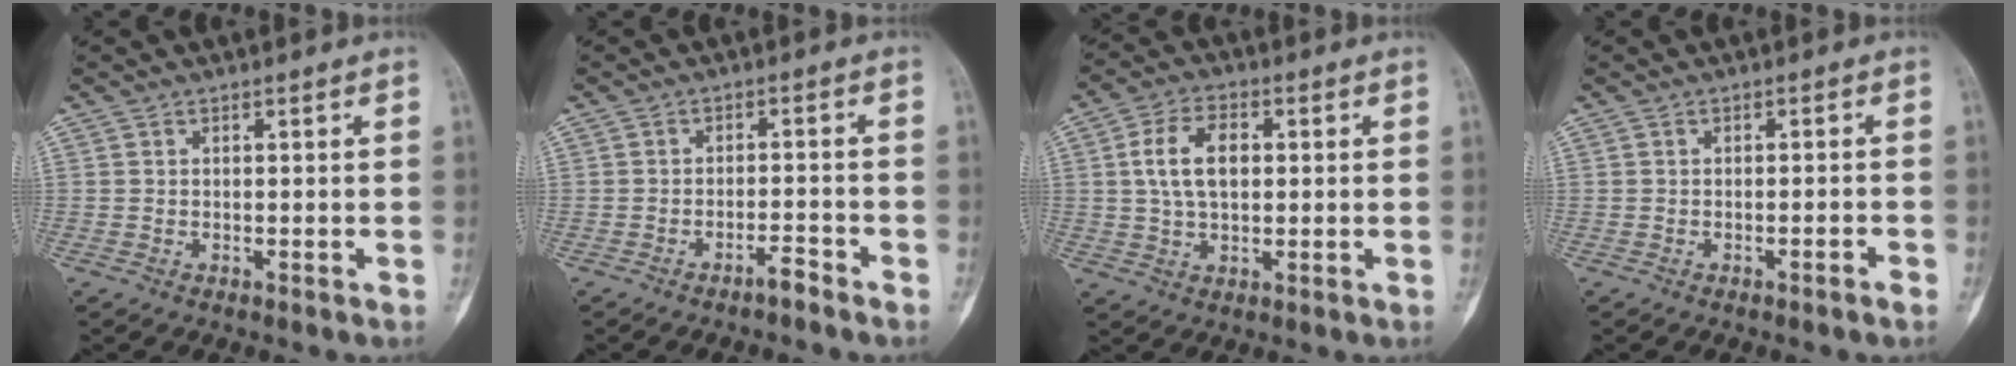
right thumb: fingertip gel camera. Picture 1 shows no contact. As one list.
[{"total": 2.6, "force": [-2.1, 0.3, 1.4], "torque": [-0.027, 0.018, -0.036]}, {"total": 8.7, "force": [1.3, 5.3, 6.8], "torque": [-0.117, 0.010, 0.024]}, {"total": 1.7, "force": [-1.1, 0.1, 1.3], "torque": [-0.028, 0.007, -0.014]}]